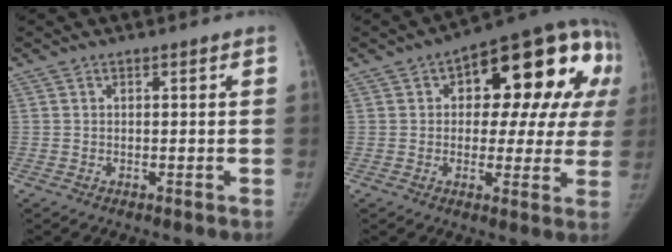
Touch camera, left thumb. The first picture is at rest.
{"total": 23.4, "force": [6.3, 11.7, 19.2], "torque": [-0.205, 0.028, 0.077]}